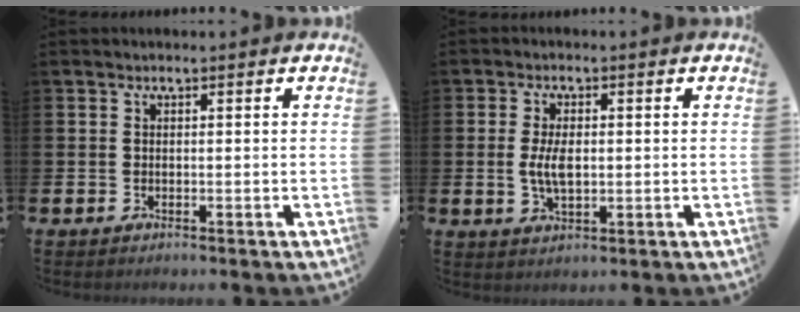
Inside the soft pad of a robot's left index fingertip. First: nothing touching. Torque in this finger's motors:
{"motor_torque": [0.98, 0.18, 0.19, 0.07]}